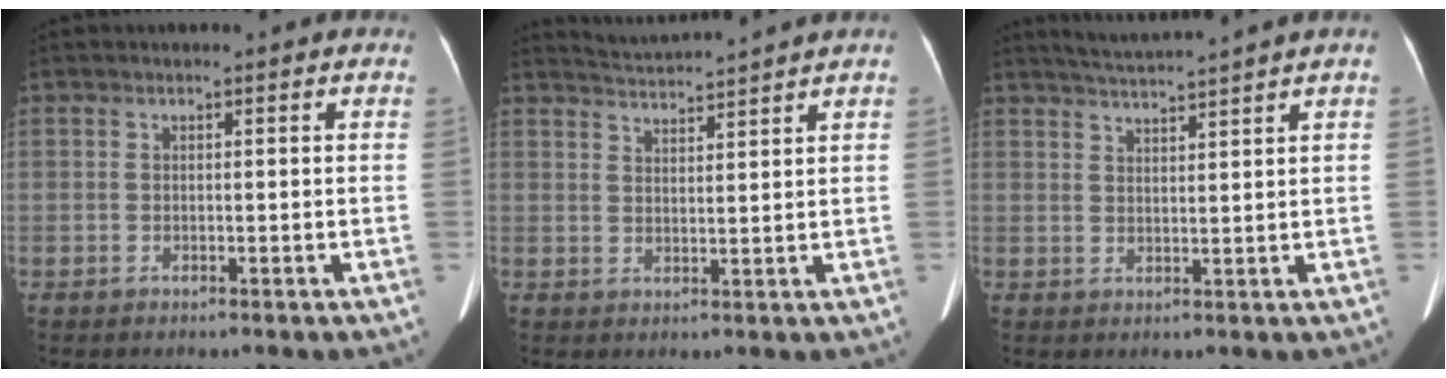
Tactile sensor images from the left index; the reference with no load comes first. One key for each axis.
{"total": 5.4, "fx": 5.1, "fy": -1.6, "fz": 0.6, "tx": -0.017, "ty": 0.004, "tz": 0.086}
{"total": 5.6, "fx": 5.0, "fy": -1.7, "fz": 1.6, "tx": -0.030, "ty": 0.005, "tz": 0.086}